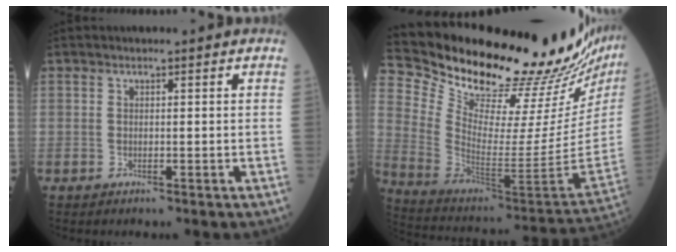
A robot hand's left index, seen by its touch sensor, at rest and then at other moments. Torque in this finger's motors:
{"motor_torque": [1.03, -1.11, 0.34, 0.01]}